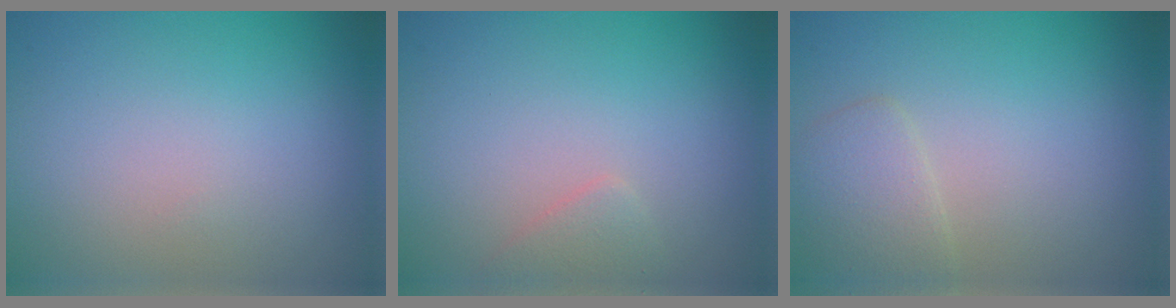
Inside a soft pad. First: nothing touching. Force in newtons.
{"total": 1.3, "press": 1.3, "slide": 0.1}
{"total": 2.1, "press": 2.1, "slide": 0.2}